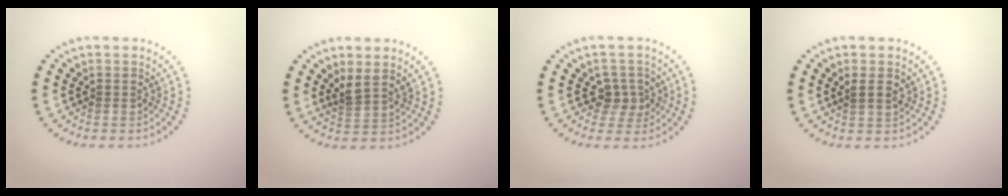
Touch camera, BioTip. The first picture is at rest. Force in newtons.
{"total": 2.0, "press": 1.5, "slide": 1.4}
{"total": 2.4, "press": 2.1, "slide": 1.0}
{"total": 1.1, "press": 0.9, "slide": 0.7}